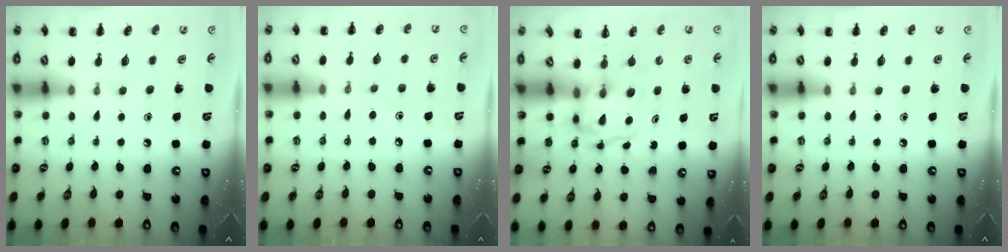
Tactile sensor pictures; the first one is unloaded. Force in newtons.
{"total": 4.7, "press": 4.3, "slide": 1.7}
{"total": 3.6, "press": 3.6, "slide": 0.3}
{"total": 0.0}